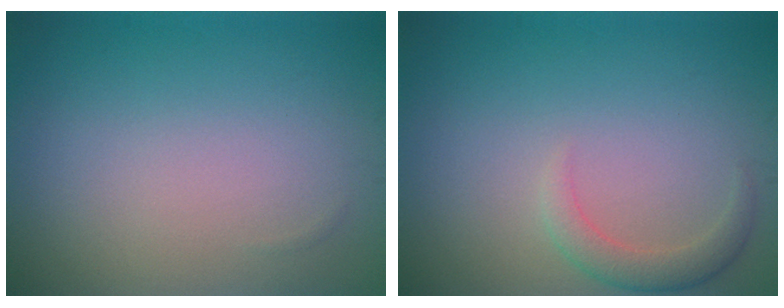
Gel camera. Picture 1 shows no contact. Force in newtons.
{"total": 2.1, "press": 2.1, "slide": 0.2}